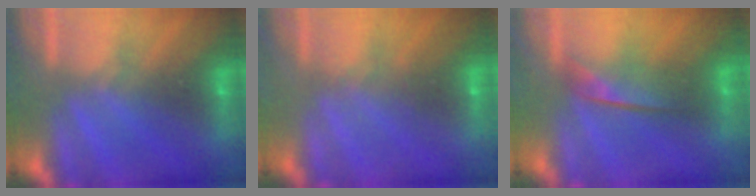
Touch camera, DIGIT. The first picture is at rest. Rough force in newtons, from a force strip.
{"total": 1.8}
{"total": 2.1}